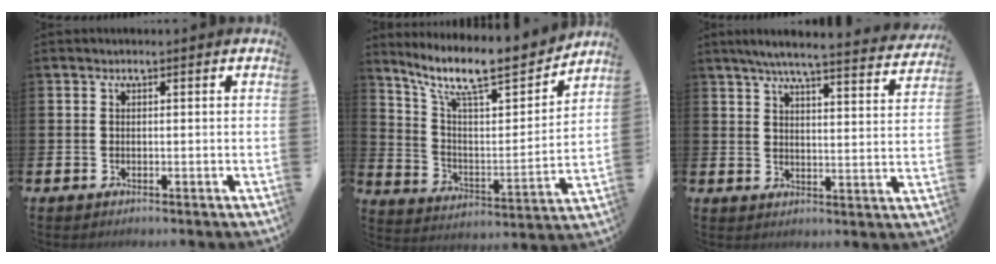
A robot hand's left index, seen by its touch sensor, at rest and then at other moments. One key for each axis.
{"total": 11.2, "fx": 9.6, "fy": 2.4, "fz": 5.2, "tx": -0.137, "ty": -0.066, "tz": 0.163}
{"total": 6.0, "fx": 5.5, "fy": 0.1, "fz": 2.4, "tx": -0.055, "ty": -0.038, "tz": 0.090}